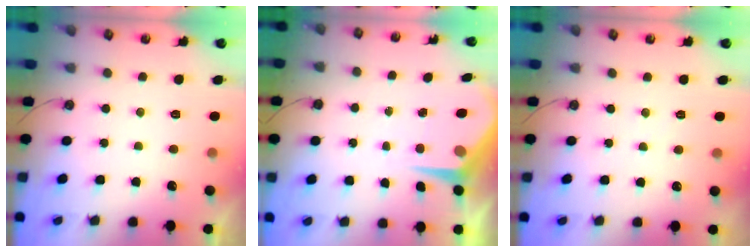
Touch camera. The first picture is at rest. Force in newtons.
{"total": 5.1, "press": 5.0, "slide": 0.3}
{"total": 2.4, "press": 2.4, "slide": 0.4}